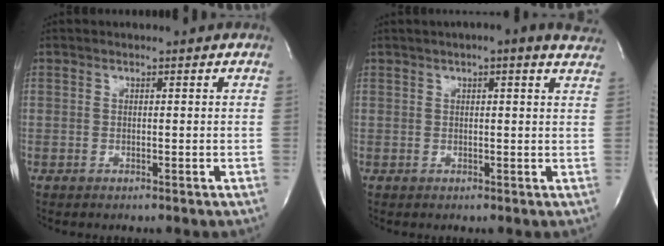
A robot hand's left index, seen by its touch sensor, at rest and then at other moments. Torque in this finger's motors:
{"motor_torque": [0.53, -0.60, 0.38, 0.01]}